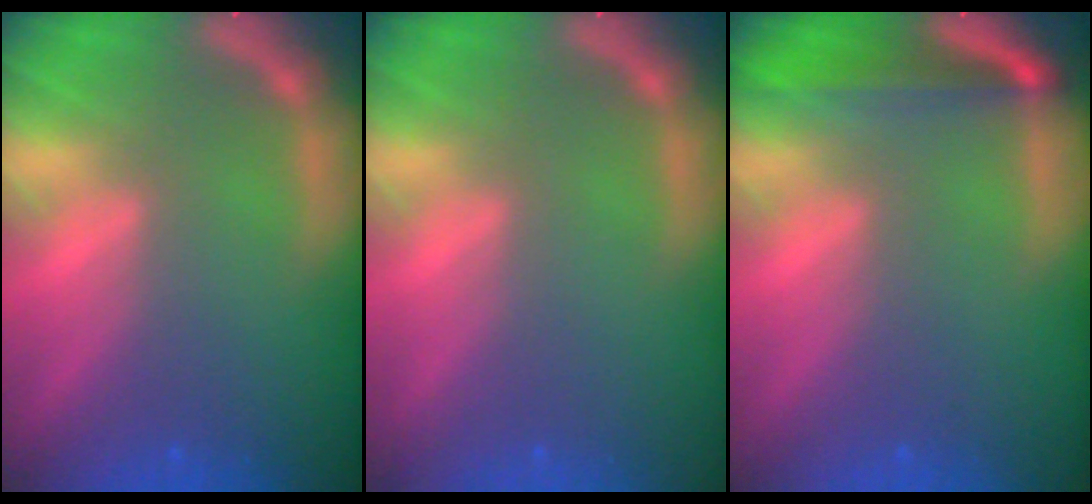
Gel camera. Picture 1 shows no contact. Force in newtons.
{"total": 0.0}
{"total": 4.5}